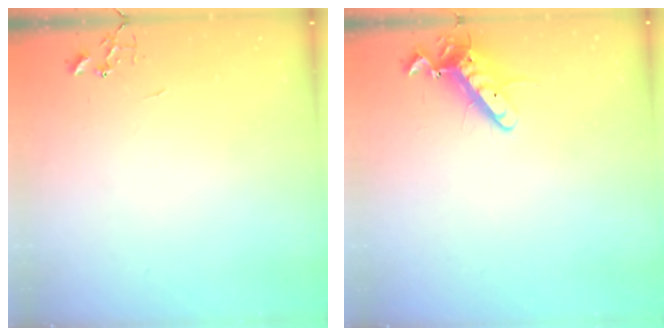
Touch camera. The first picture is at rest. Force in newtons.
{"total": 11.5, "press": 11.4, "slide": 1.0}